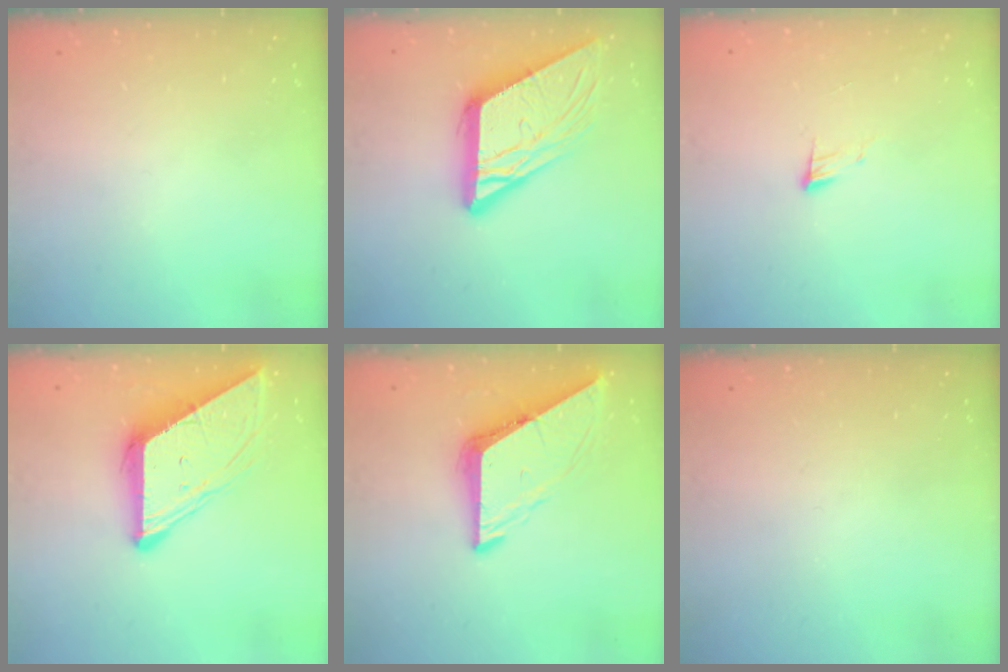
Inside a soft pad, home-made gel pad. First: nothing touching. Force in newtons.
{"total": 14.0, "press": 13.9, "slide": 1.4}
{"total": 5.1, "press": 5.1, "slide": 0.5}
{"total": 10.3, "press": 10.3, "slide": 0.9}
{"total": 8.6, "press": 8.5, "slide": 1.1}
{"total": 0.0}